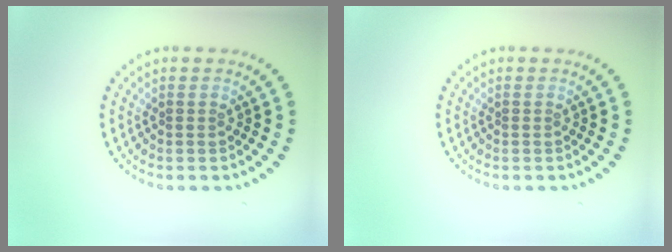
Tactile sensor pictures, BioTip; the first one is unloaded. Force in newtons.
{"total": 0.0}